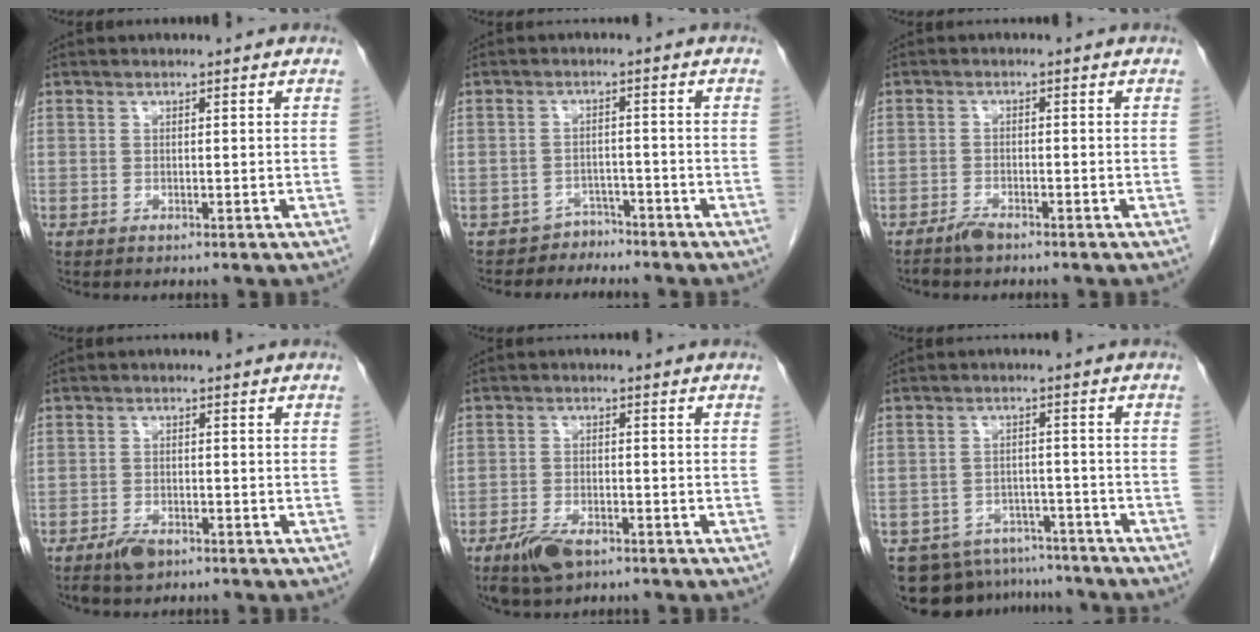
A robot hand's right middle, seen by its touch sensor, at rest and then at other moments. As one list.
[{"total": 2.8, "force": [-2.4, 1.1, -0.8], "torque": [0.012, 0.002, -0.038]}, {"total": 2.0, "force": [-1.8, 0.3, 0.9], "torque": [-0.022, -0.002, -0.033]}, {"total": 3.2, "force": [-2.3, 1.3, 1.7], "torque": [-0.037, -0.002, -0.035]}, {"total": 5.4, "force": [-3.6, 2.2, 3.4], "torque": [-0.068, -0.005, -0.059]}, {"total": 11.3, "force": [-10.0, 4.9, 1.4], "torque": [-0.024, 0.014, -0.131]}]